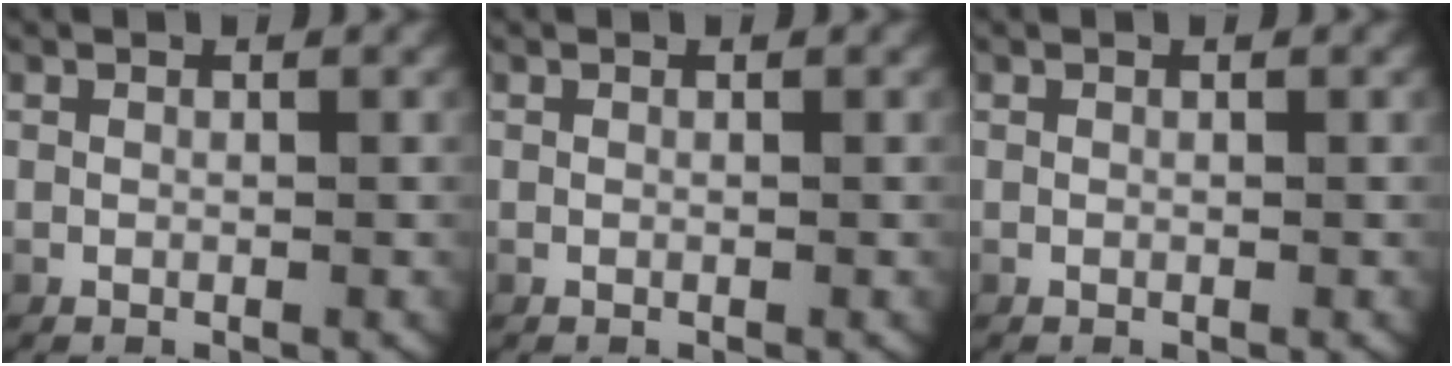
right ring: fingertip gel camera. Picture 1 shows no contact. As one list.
[{"total": 0.0}, {"total": 0.0}]